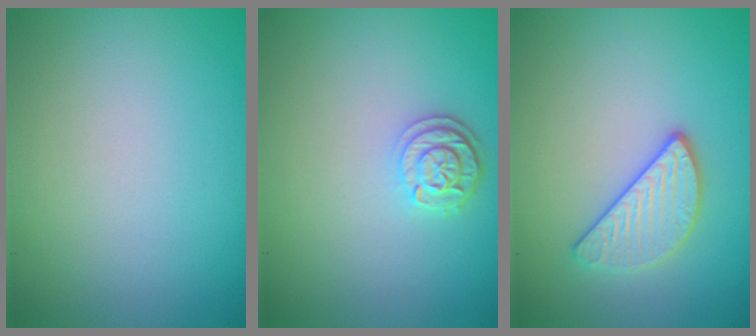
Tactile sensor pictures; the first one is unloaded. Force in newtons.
{"total": 2.4, "press": 2.1, "slide": 1.2}
{"total": 2.8, "press": 2.6, "slide": 0.9}